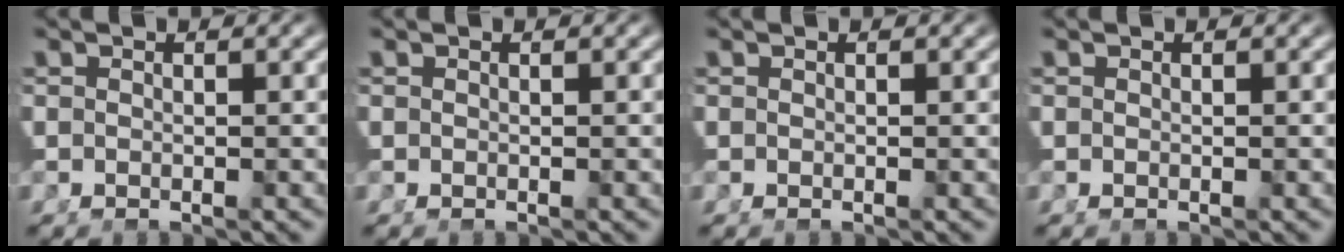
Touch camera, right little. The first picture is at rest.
{"total": 0.0}
{"total": 0.0}
{"total": 0.0}